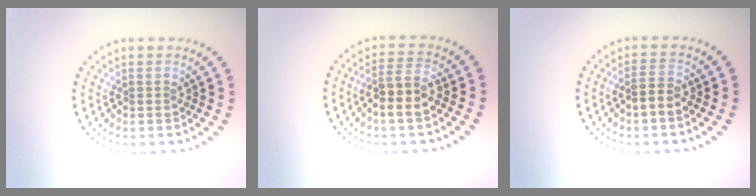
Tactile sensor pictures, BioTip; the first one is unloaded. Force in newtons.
{"total": 2.9, "press": 2.6, "slide": 1.3}
{"total": 1.8, "press": 1.7, "slide": 0.6}